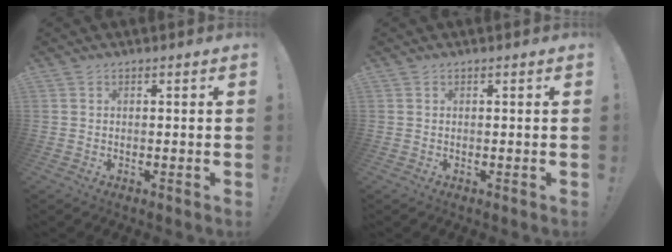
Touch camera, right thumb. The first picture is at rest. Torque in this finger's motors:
{"motor_torque": [0.00, 0.00, -0.02, 0.02, 0.00]}